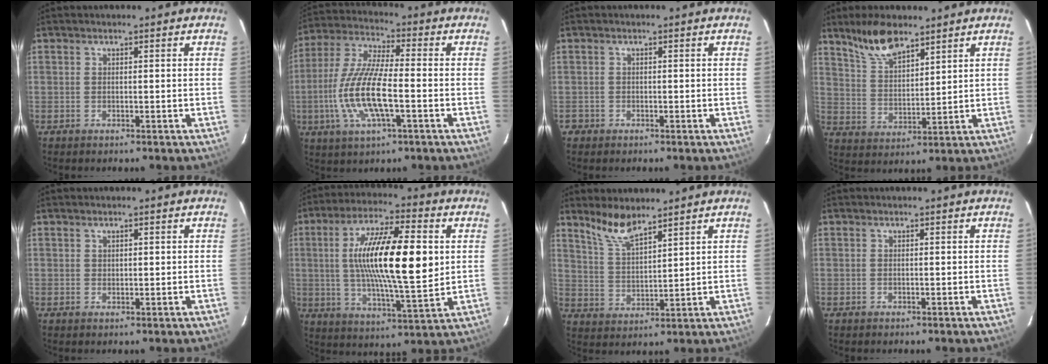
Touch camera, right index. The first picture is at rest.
{"total": 14.3, "force": [-3.5, 3.7, 13.4], "torque": [-0.280, -0.006, -0.069]}
{"total": 1.5, "force": [-0.8, 1.3, 0.0], "torque": [-0.006, 0.004, -0.012]}
{"total": 9.0, "force": [6.9, 3.0, 4.9], "torque": [-0.096, 0.013, 0.139]}
{"total": 0.9, "force": [0.6, 0.6, 0.4], "torque": [-0.005, 0.003, 0.011]}
{"total": 19.4, "force": [2.8, 4.6, 18.6], "torque": [-0.330, 0.007, 0.045]}
{"total": 7.0, "force": [5.8, 1.6, 3.6], "torque": [-0.071, 0.001, 0.122]}
{"total": 0.0}